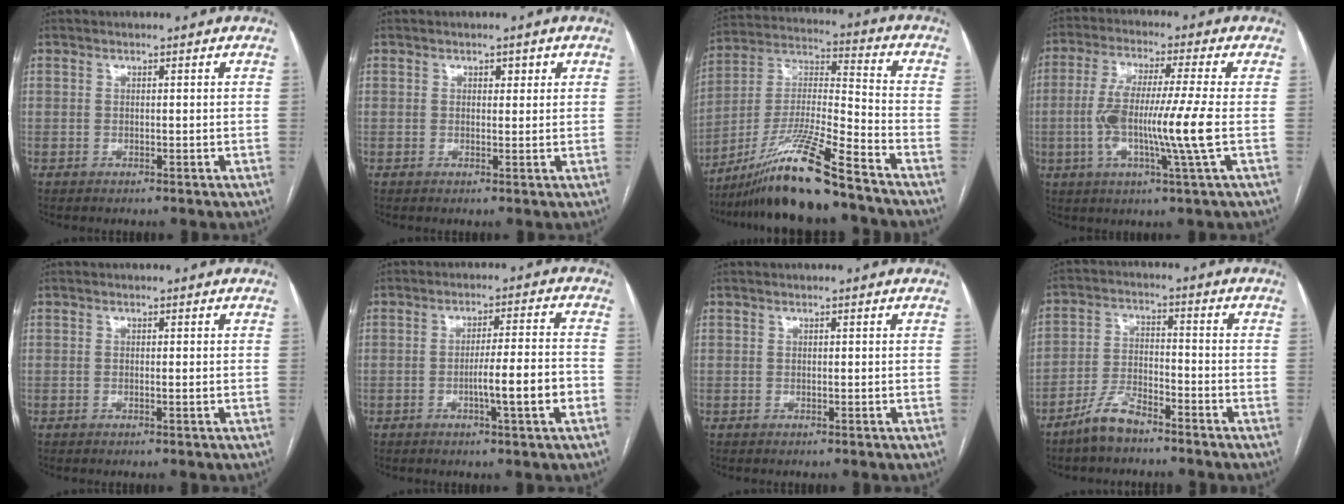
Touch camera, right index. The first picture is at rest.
{"total": 1.4, "force": [0.7, 0.9, 0.8], "torque": [-0.008, 0.002, 0.008]}
{"total": 16.4, "force": [-12.5, 0.0, 10.6], "torque": [-0.212, -0.016, -0.227]}
{"total": 12.0, "force": [-1.8, -0.6, 11.9], "torque": [-0.230, -0.007, -0.039]}
{"total": 0.5, "force": [-0.1, 0.0, 0.5], "torque": [-0.010, -0.001, -0.001]}
{"total": 7.7, "force": [-2.5, -0.2, 7.2], "torque": [-0.110, 0.003, -0.039]}
{"total": 0.0}
{"total": 6.4, "force": [-5.1, 2.2, 3.1], "torque": [-0.070, 0.002, -0.098]}